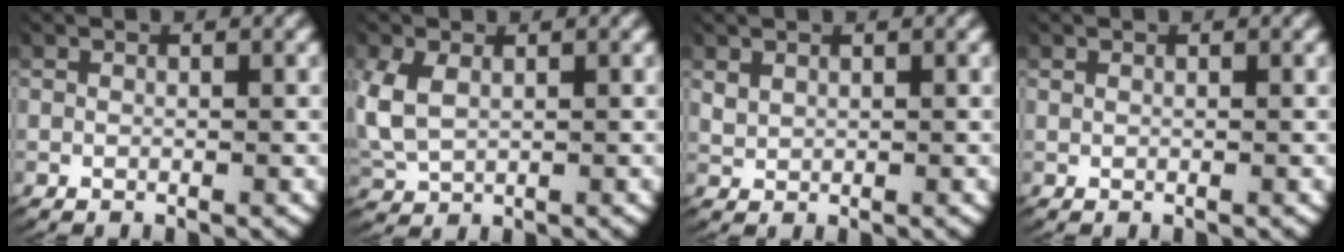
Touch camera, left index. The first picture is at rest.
{"total": 4.6, "force": [0.4, 3.9, 2.4], "torque": [-0.085, -0.017, 0.020]}
{"total": 1.2, "force": [0.7, 0.9, 0.4], "torque": [-0.017, -0.004, 0.024]}
{"total": 0.0}